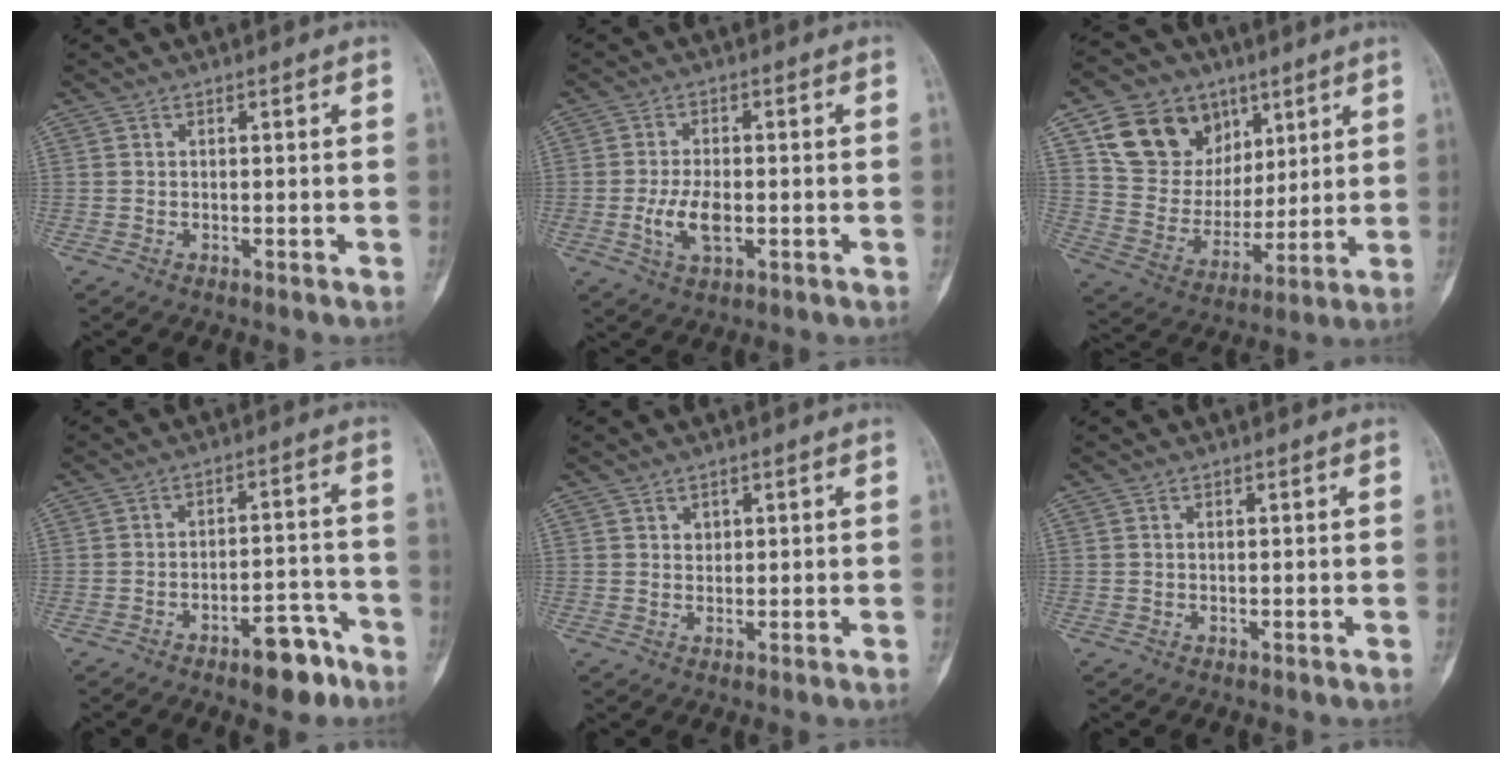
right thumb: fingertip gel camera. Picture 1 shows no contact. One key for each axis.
{"total": 6.4, "fx": -1.2, "fy": 3.2, "fz": 5.4, "tx": -0.107, "ty": -0.001, "tz": -0.018}
{"total": 17.9, "fx": 8.6, "fy": 13.8, "fz": 7.6, "tx": -0.100, "ty": -0.016, "tz": 0.166}
{"total": 8.0, "fx": -5.3, "fy": 3.5, "fz": 4.9, "tx": -0.052, "ty": 0.046, "tz": -0.073}
{"total": 1.5, "fx": 0.8, "fy": 1.2, "fz": 0.4, "tx": 0.005, "ty": -0.004, "tz": 0.012}
{"total": 0.0}